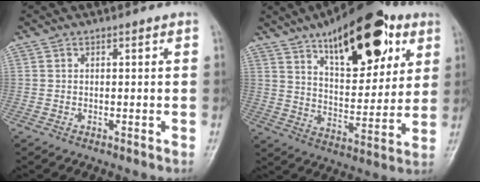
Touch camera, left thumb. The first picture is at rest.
{"total": 22.5, "force": [11.7, 10.0, 16.4], "torque": [-0.203, -0.037, 0.186]}